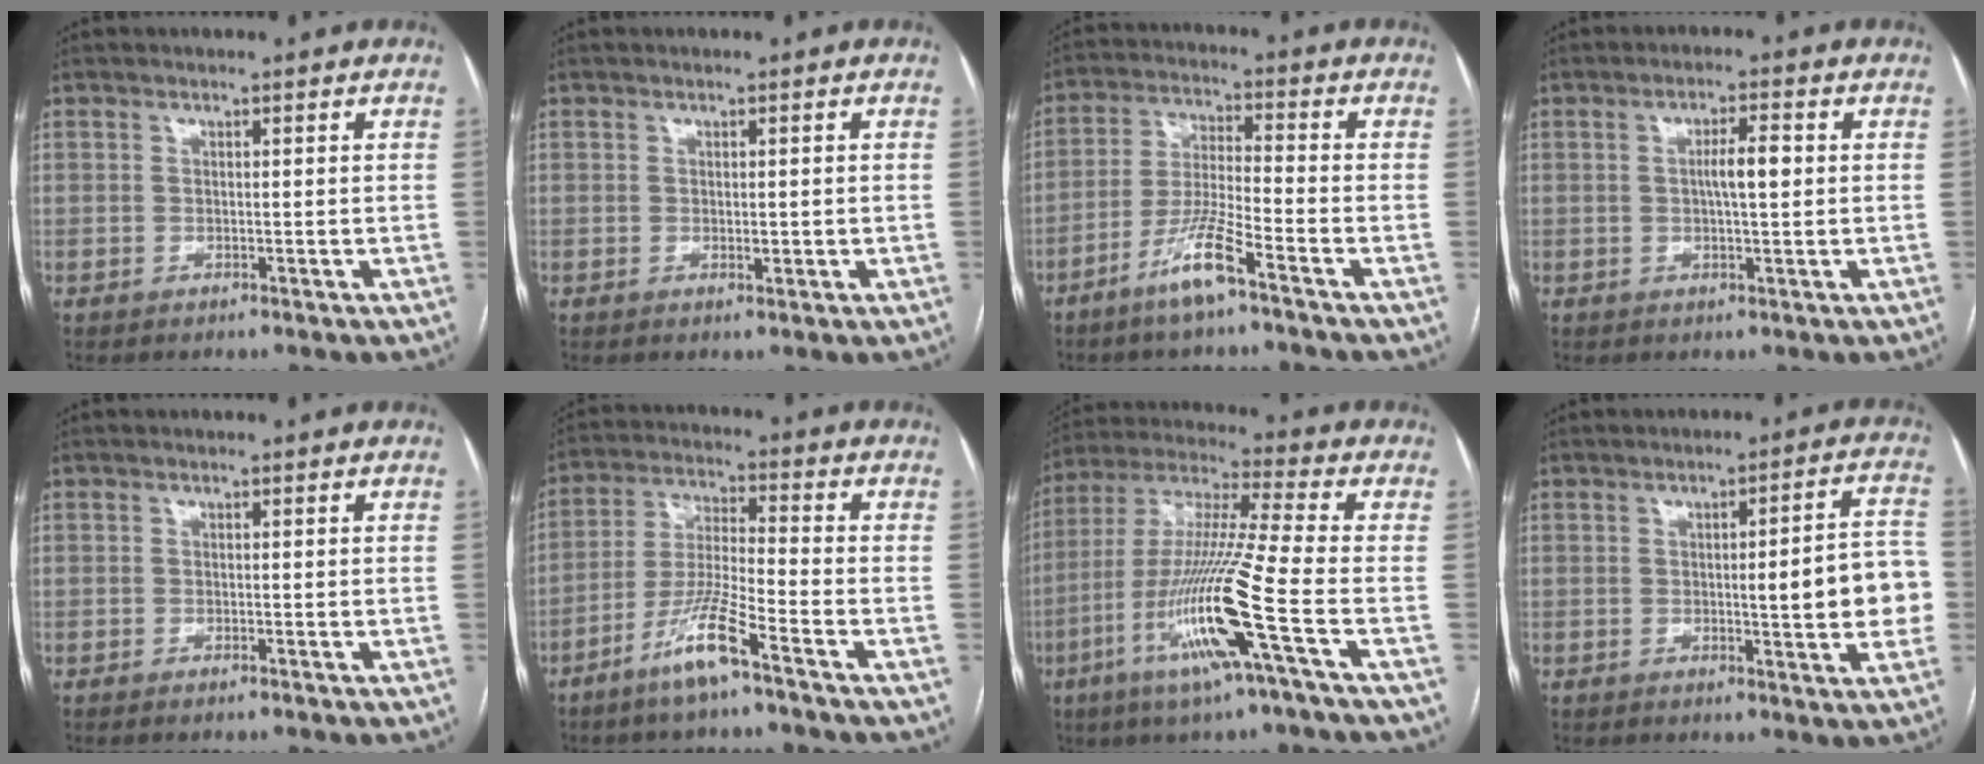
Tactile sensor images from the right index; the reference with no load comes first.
{"total": 1.2, "force": [-0.1, 0.5, 1.1], "torque": [-0.015, -0.003, 0.002]}
{"total": 8.2, "force": [-5.3, 0.1, 6.3], "torque": [-0.129, -0.012, -0.106]}
{"total": 4.0, "force": [0.4, 0.6, 4.0], "torque": [-0.070, 0.005, 0.004]}
{"total": 0.6, "force": [-0.5, -0.1, 0.4], "torque": [-0.008, -0.001, -0.008]}
{"total": 9.0, "force": [-5.8, 0.0, 6.9], "torque": [-0.141, -0.014, -0.116]}
{"total": 16.9, "force": [-6.3, -1.3, 15.6], "torque": [-0.318, -0.018, -0.125]}
{"total": 10.5, "force": [-0.9, 1.8, 10.3], "torque": [-0.119, 0.020, -0.011]}